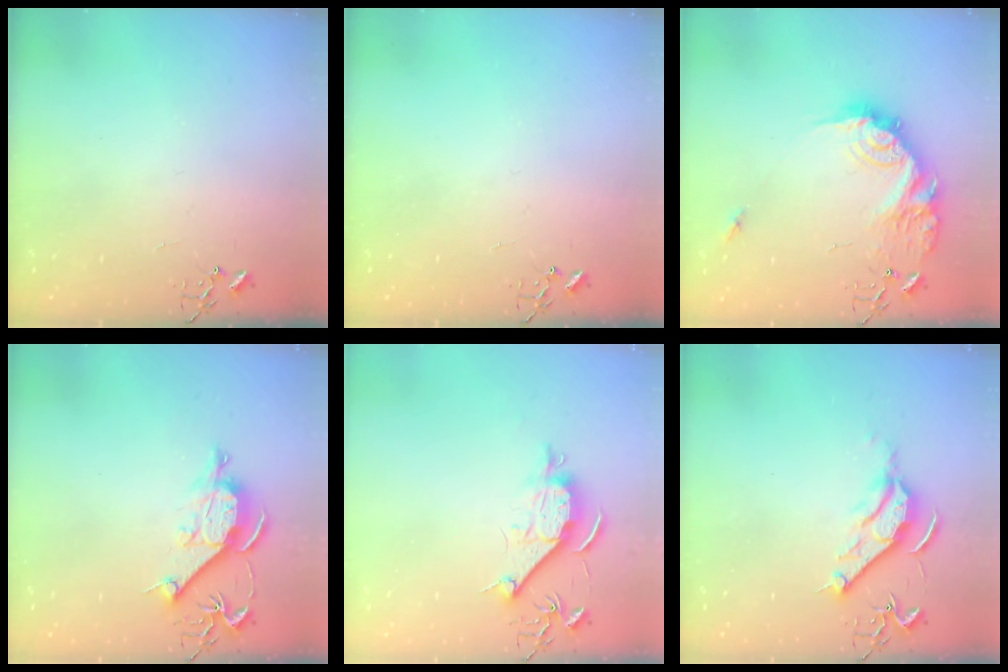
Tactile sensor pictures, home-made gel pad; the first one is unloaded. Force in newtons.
{"total": 0.0}
{"total": 19.2, "press": 19.2, "slide": 1.0}
{"total": 10.4, "press": 10.4, "slide": 1.2}
{"total": 9.5, "press": 9.5, "slide": 0.9}
{"total": 10.3, "press": 10.2, "slide": 1.3}